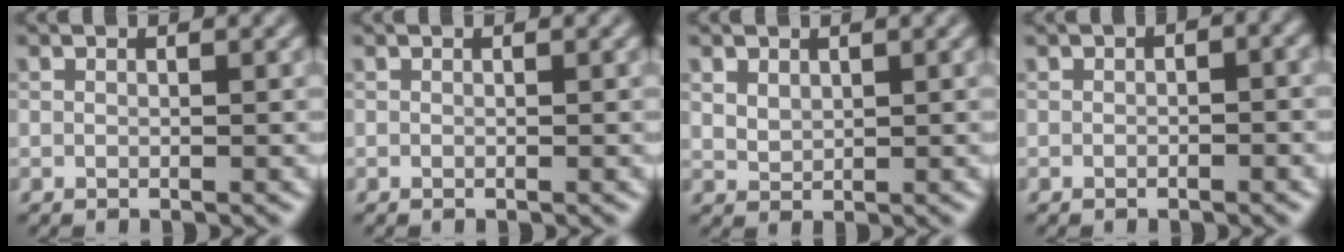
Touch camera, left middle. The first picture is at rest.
{"total": 0.0}
{"total": 1.6, "force": [0.9, 1.1, 0.7], "torque": [-0.015, 0.000, 0.023]}
{"total": 2.4, "force": [0.5, 1.6, 1.7], "torque": [-0.010, 0.001, 0.007]}